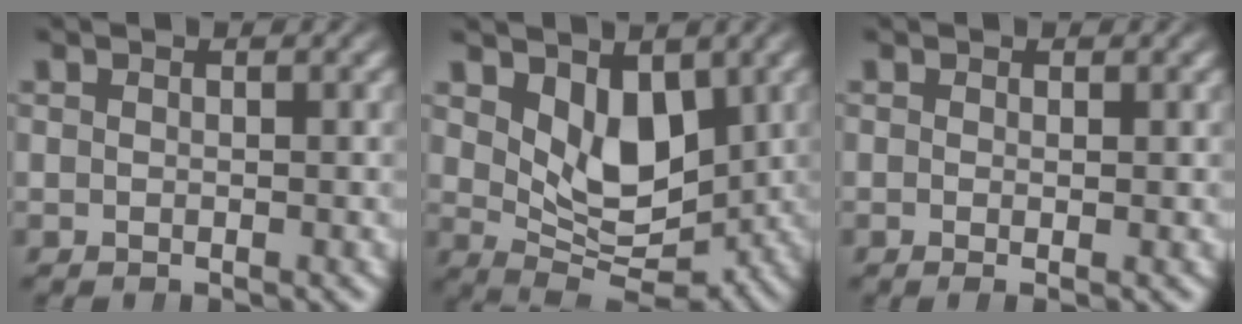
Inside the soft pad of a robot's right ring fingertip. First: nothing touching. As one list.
[{"total": 6.8, "force": [1.1, 4.0, 5.3], "torque": [-0.089, -0.032, 0.029]}, {"total": 0.7, "force": [-0.1, 0.2, 0.7], "torque": [-0.015, -0.005, -0.003]}]